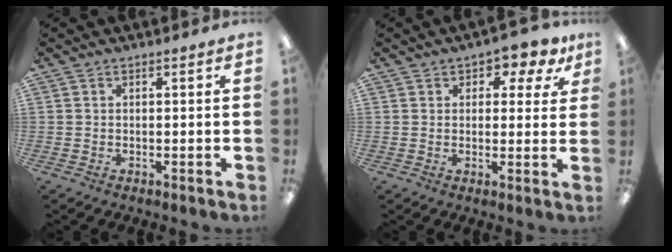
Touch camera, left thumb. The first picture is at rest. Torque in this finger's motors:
{"motor_torque": [0.09, 0.17, 0.06, -0.23, 0.01]}